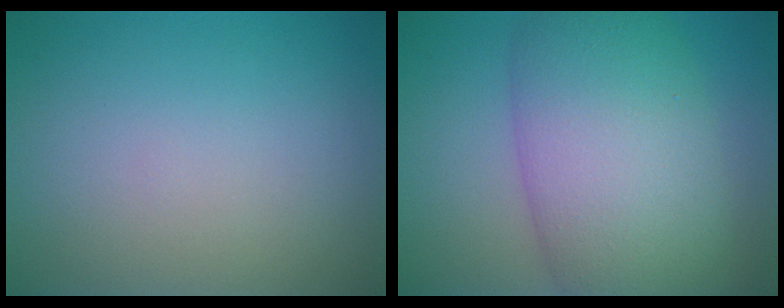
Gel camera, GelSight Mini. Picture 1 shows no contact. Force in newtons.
{"total": 11.1, "press": 11.1, "slide": 0.3}